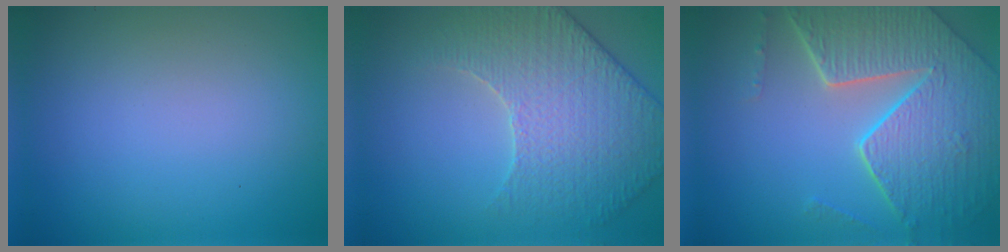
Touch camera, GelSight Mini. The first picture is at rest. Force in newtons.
{"total": 4.6, "press": 4.6, "slide": 0.2}
{"total": 8.4, "press": 6.0, "slide": 5.9}